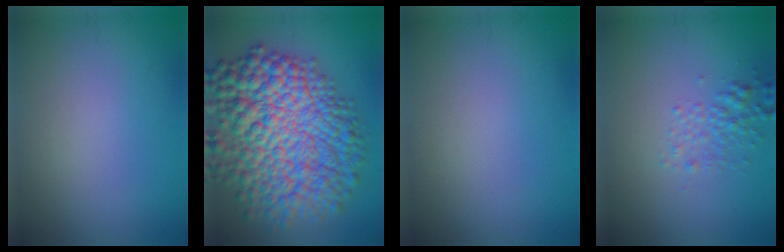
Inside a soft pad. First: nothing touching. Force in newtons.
{"total": 13.9, "press": 13.9, "slide": 0.3}
{"total": 0.0}
{"total": 2.0, "press": 2.0, "slide": 0.1}